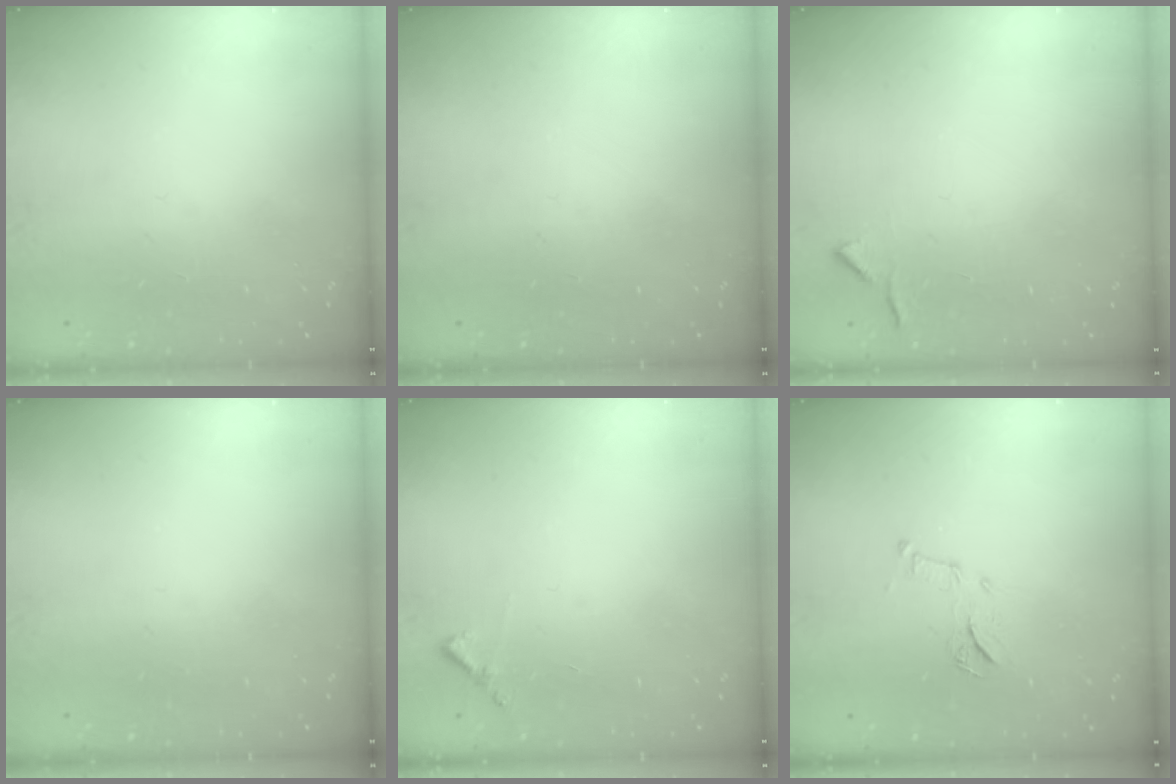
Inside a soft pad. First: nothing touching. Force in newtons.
{"total": 0.0}
{"total": 4.2, "press": 4.1, "slide": 0.6}
{"total": 0.0}
{"total": 5.8, "press": 5.8, "slide": 0.4}
{"total": 9.0, "press": 9.0, "slide": 0.2}